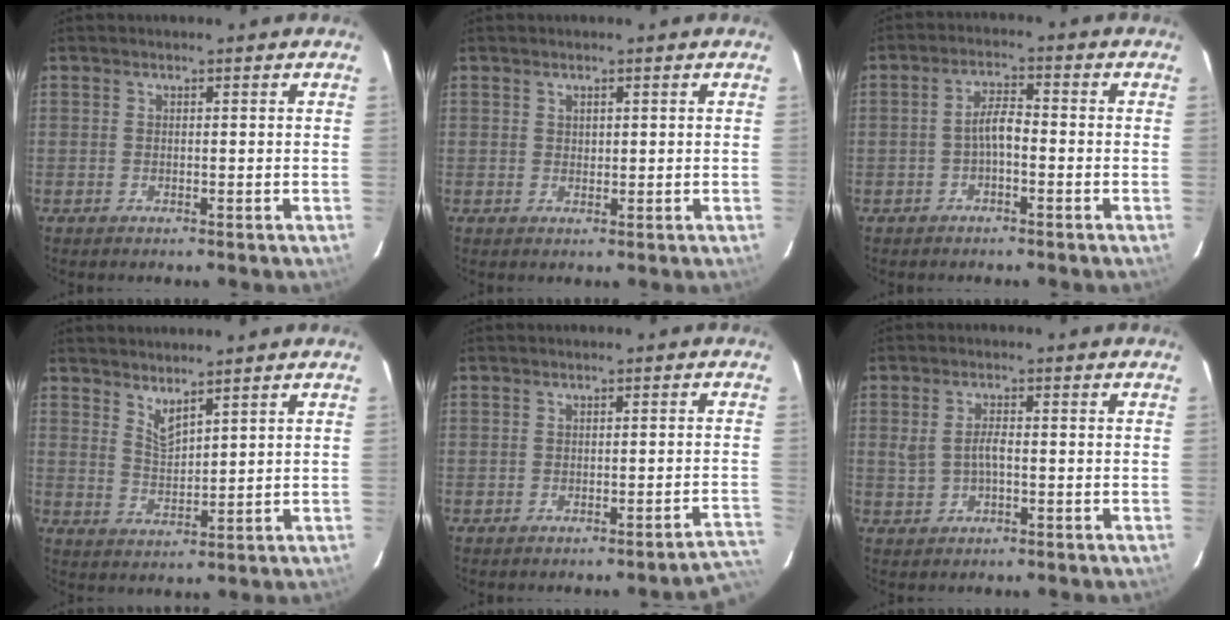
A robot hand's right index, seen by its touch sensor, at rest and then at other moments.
{"total": 1.0, "force": [0.7, 0.7, 0.3], "torque": [-0.002, 0.003, 0.012]}
{"total": 3.4, "force": [-1.4, 1.1, 2.9], "torque": [-0.057, 0.011, -0.026]}
{"total": 3.9, "force": [3.3, 0.8, 2.0], "torque": [-0.036, -0.009, 0.060]}
{"total": 4.9, "force": [-4.3, 0.6, 2.1], "torque": [-0.003, 0.020, -0.042]}
{"total": 3.3, "force": [-0.3, 1.6, 2.9], "torque": [-0.060, 0.002, 0.001]}